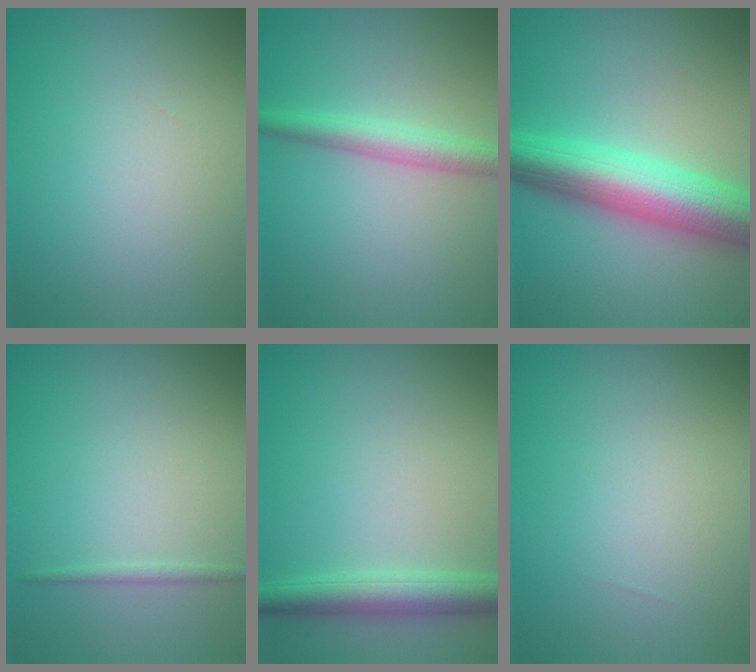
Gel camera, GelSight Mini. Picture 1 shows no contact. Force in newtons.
{"total": 2.8, "press": 2.8, "slide": 0.0}
{"total": 8.6, "press": 8.5, "slide": 0.3}
{"total": 0.7, "press": 0.7, "slide": 0.0}
{"total": 3.6, "press": 3.6, "slide": 0.1}
{"total": 0.0}